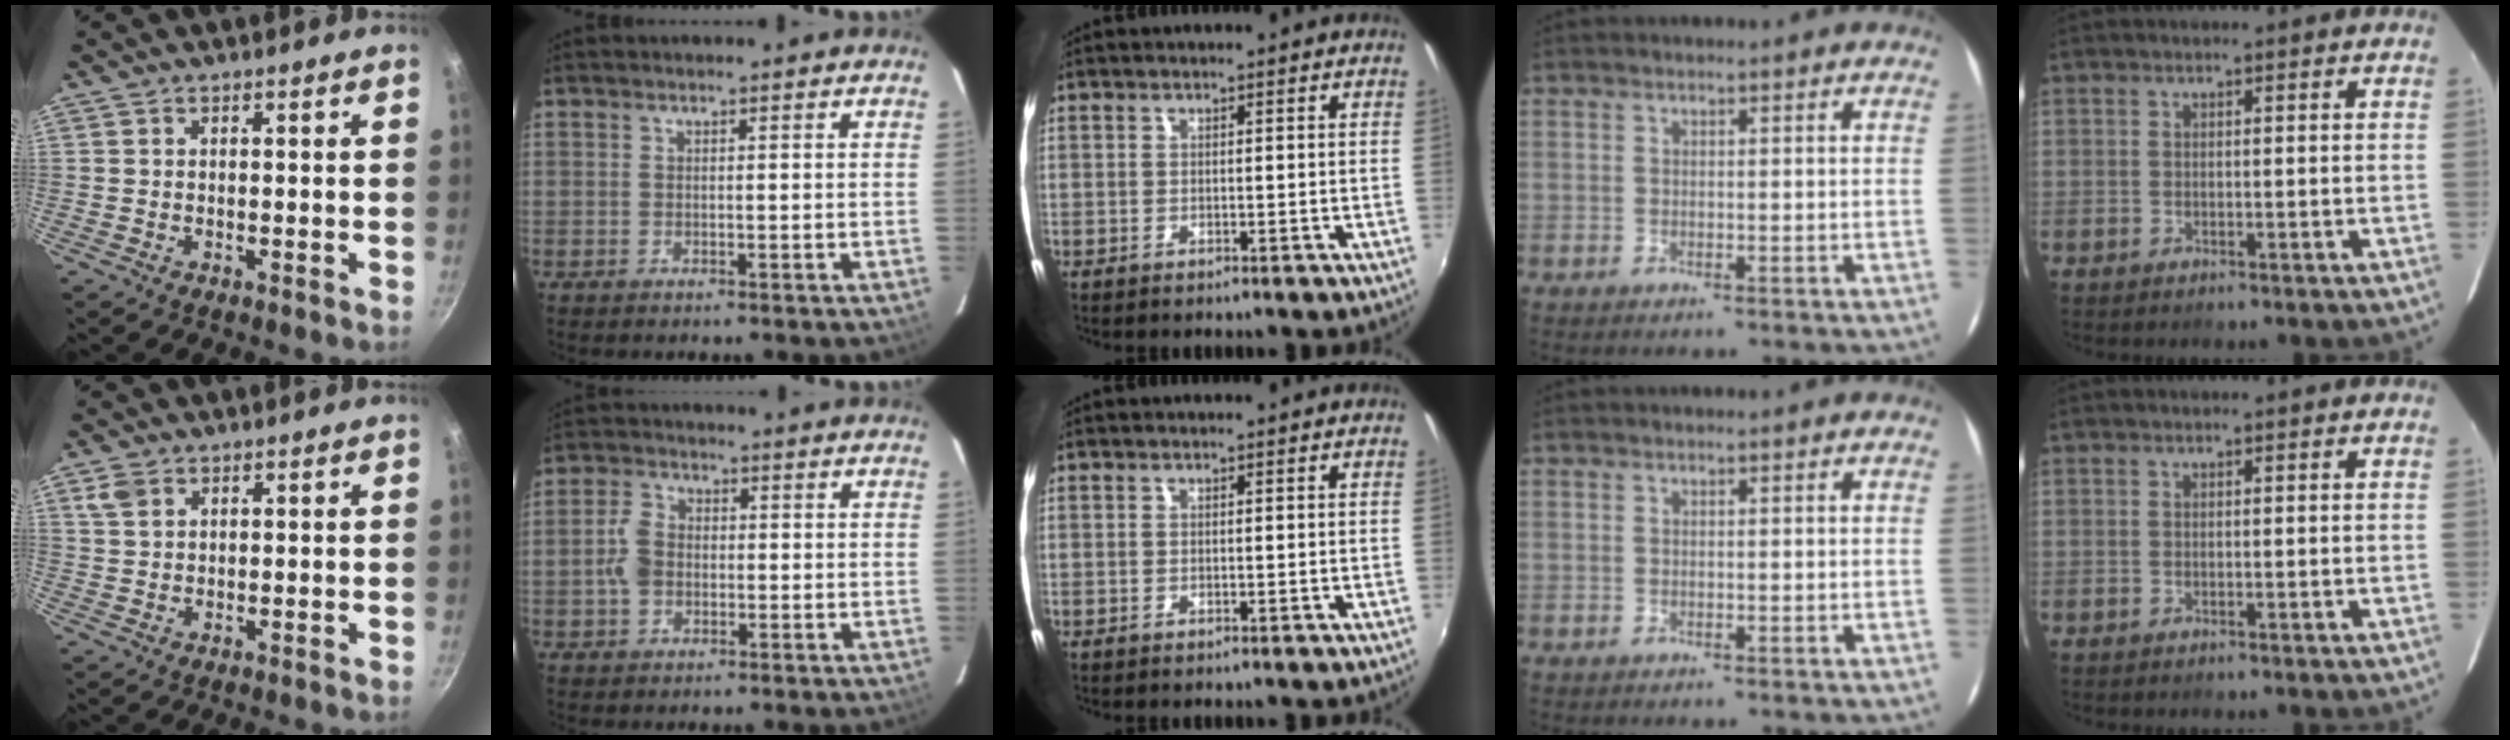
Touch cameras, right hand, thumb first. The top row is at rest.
{"thumb": {"total": 3.4, "force": [1.7, 2.3, 1.8], "torque": [-0.031, 0.001, 0.035]}, "index": {"total": 4.8, "force": [-0.9, 3.7, 3.0], "torque": [-0.065, 0.012, -0.014]}}